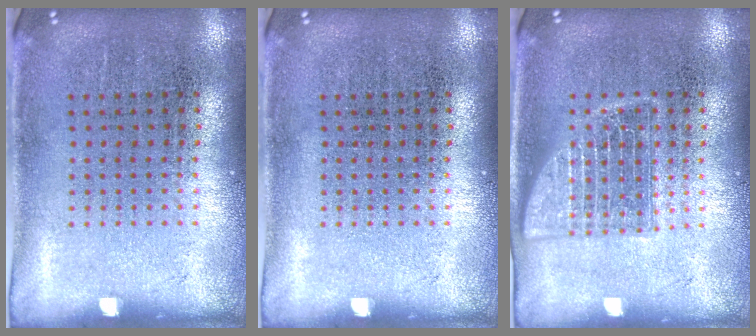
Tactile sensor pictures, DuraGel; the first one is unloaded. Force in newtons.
{"total": 0.0}
{"total": 2.5, "press": 2.4, "slide": 0.3}